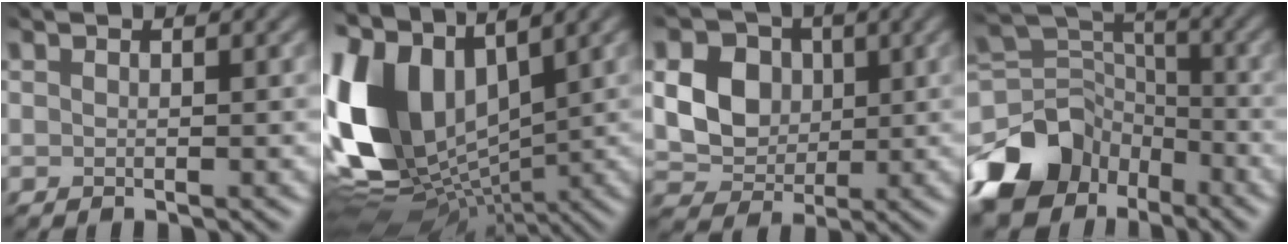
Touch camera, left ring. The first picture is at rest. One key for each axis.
{"total": 14.6, "fx": 1.5, "fy": 9.5, "fz": 10.9, "tx": -0.269, "ty": 0.010, "tz": 0.033}
{"total": 5.9, "fx": 0.1, "fy": 5.0, "fz": 3.2, "tx": -0.073, "ty": -0.001, "tz": -0.004}
{"total": 10.5, "fx": -7.1, "fy": 6.9, "fz": 3.8, "tx": -0.087, "ty": -0.016, "tz": -0.130}